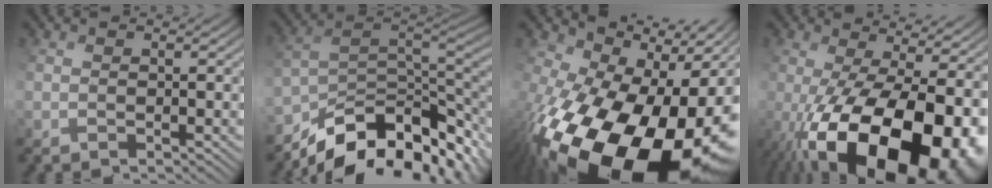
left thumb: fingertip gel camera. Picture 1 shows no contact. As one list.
[{"total": 13.5, "force": [-9.0, 6.7, 7.4], "torque": [-0.157, -0.012, -0.135]}, {"total": 21.3, "force": [-6.9, 14.0, 14.4], "torque": [-0.288, -0.071, -0.074]}, {"total": 19.5, "force": [-6.6, 9.0, 16.0], "torque": [-0.262, -0.037, -0.078]}]